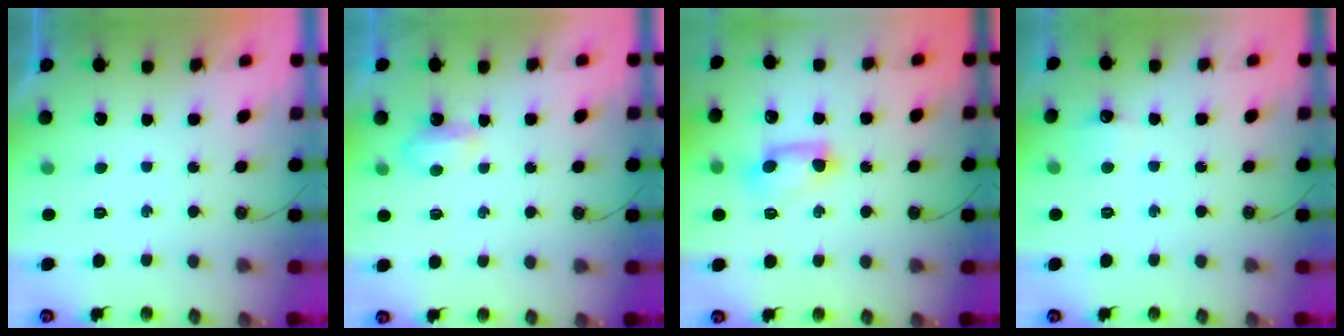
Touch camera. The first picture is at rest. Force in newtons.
{"total": 3.4, "press": 3.3, "slide": 0.4}
{"total": 7.4, "press": 7.3, "slide": 1.0}
{"total": 4.3, "press": 4.2, "slide": 1.1}